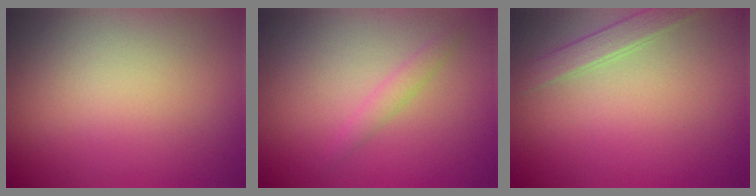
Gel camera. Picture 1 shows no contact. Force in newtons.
{"total": 1.3, "press": 1.3, "slide": 0.1}
{"total": 1.8, "press": 1.8, "slide": 0.1}